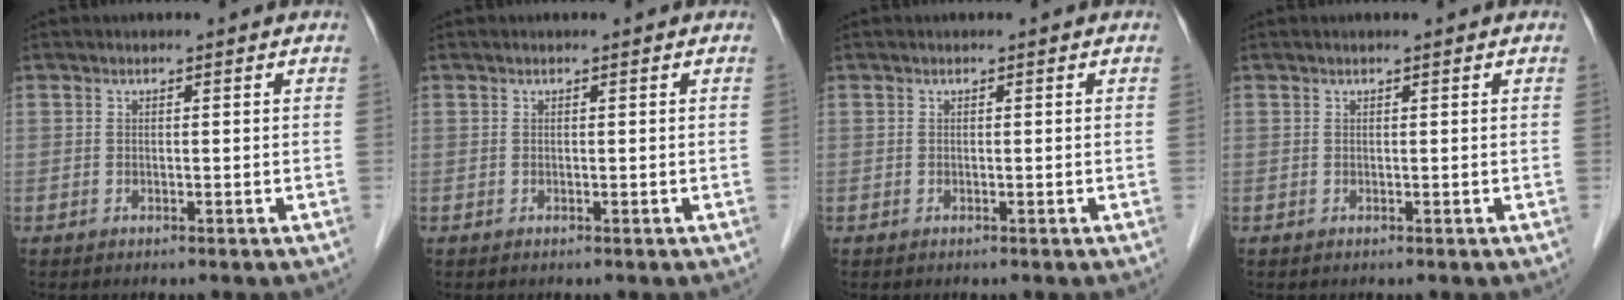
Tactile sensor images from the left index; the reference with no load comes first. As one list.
[{"total": 0.0}, {"total": 0.0}, {"total": 0.0}]